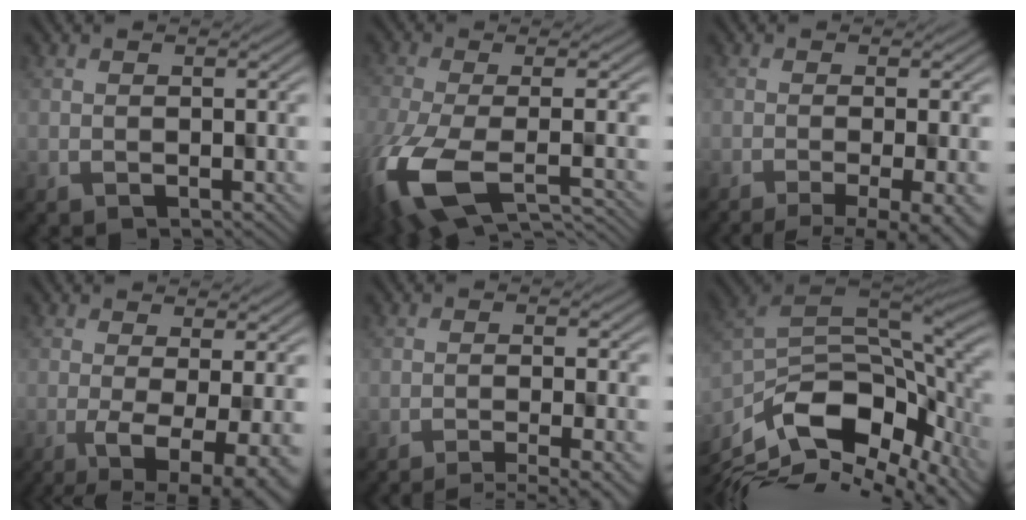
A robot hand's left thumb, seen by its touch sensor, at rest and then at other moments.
{"total": 12.6, "force": [-5.6, 5.3, 9.9], "torque": [-0.244, -0.047, -0.089]}
{"total": 9.4, "force": [-6.9, 1.7, 6.1], "torque": [-0.091, -0.009, -0.076]}
{"total": 9.1, "force": [-3.9, 2.5, 7.8], "torque": [-0.112, -0.014, -0.040]}
{"total": 5.4, "force": [-3.9, 0.5, 3.7], "torque": [-0.054, 0.009, -0.054]}
{"total": 12.6, "force": [-5.8, 6.2, 9.2], "torque": [-0.219, -0.024, -0.096]}